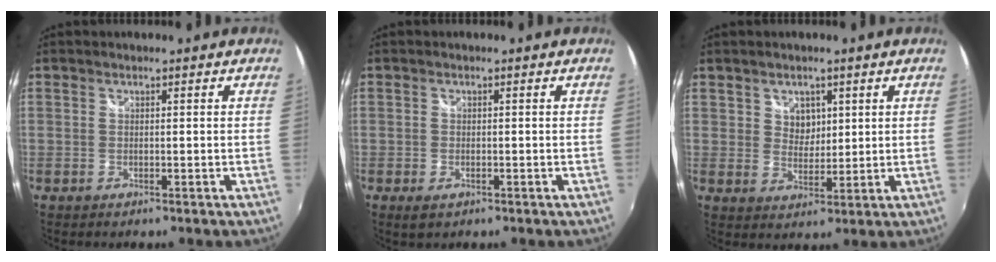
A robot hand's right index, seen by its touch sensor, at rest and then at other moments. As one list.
[{"total": 2.1, "force": [-1.2, 1.2, 1.2], "torque": [-0.023, -0.006, -0.019]}, {"total": 4.1, "force": [1.7, 3.4, 1.5], "torque": [-0.018, 0.004, 0.033]}]